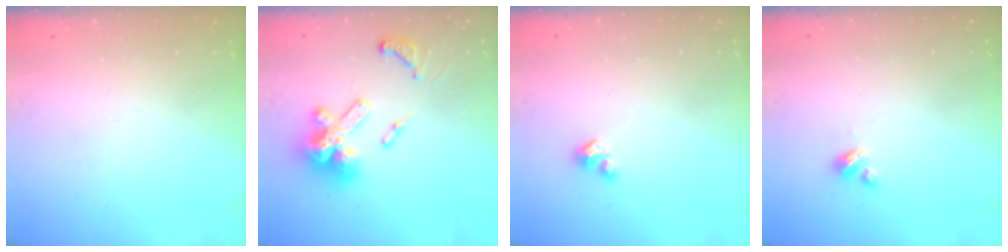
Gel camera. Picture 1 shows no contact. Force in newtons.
{"total": 17.4, "press": 17.2, "slide": 2.4}
{"total": 1.5, "press": 1.5, "slide": 0.2}
{"total": 2.7, "press": 2.7, "slide": 0.3}